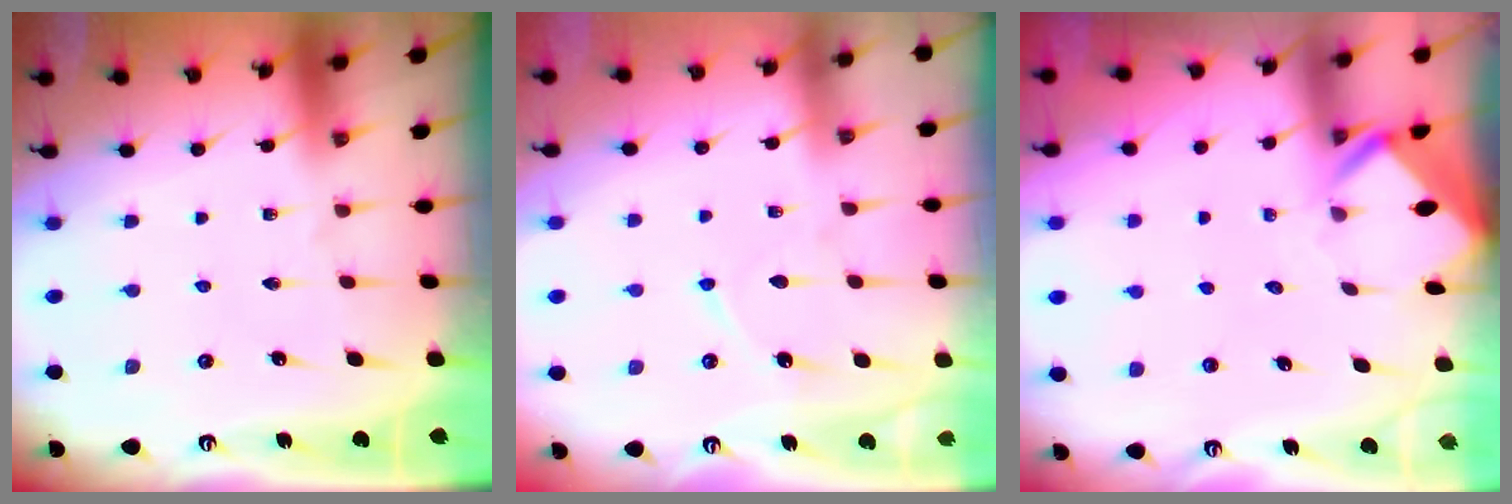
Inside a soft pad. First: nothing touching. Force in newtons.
{"total": 5.2, "press": 5.2, "slide": 0.7}
{"total": 2.7, "press": 2.7, "slide": 0.2}